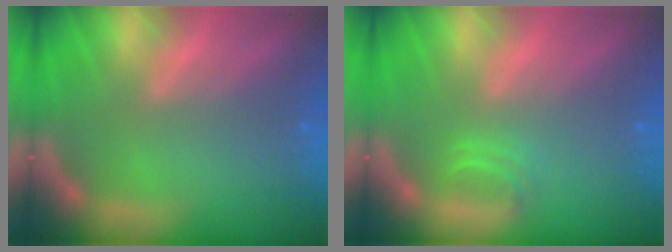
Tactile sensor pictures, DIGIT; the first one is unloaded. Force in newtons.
{"total": 1.4}